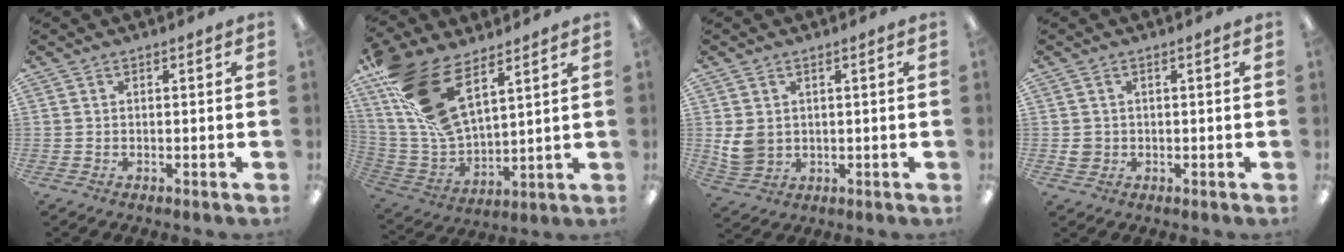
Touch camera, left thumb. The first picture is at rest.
{"total": 19.3, "force": [10.9, 9.1, 13.1], "torque": [-0.296, -0.045, 0.199]}
{"total": 5.4, "force": [1.3, 4.4, 2.9], "torque": [-0.070, -0.002, 0.025]}
{"total": 2.3, "force": [0.1, 2.1, 1.0], "torque": [-0.021, 0.005, 0.002]}